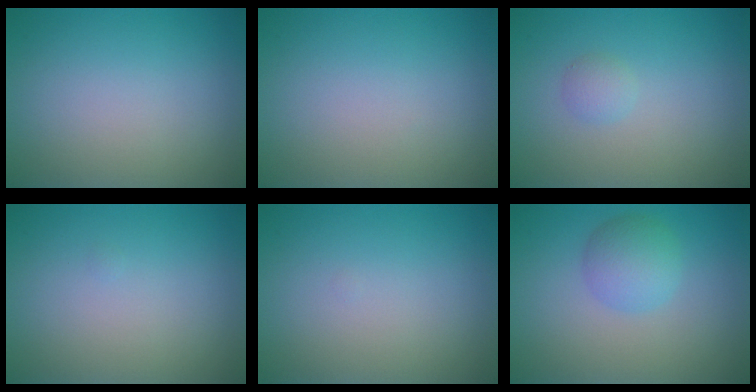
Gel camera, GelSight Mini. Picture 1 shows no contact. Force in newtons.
{"total": 0.0}
{"total": 1.0, "press": 1.0, "slide": 0.1}
{"total": 0.0}
{"total": 0.0}
{"total": 2.6, "press": 2.6, "slide": 0.2}